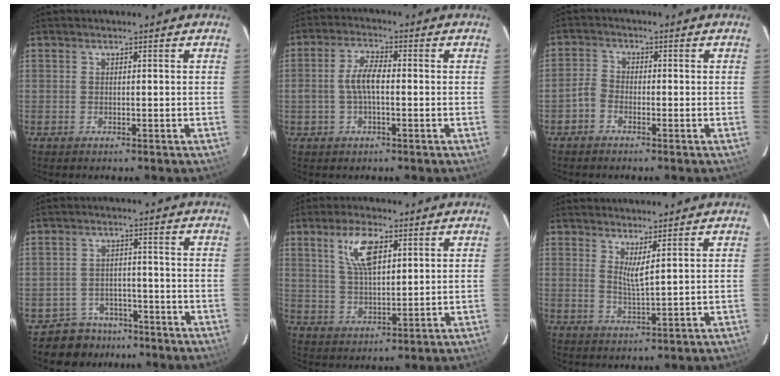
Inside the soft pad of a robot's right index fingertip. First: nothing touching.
{"total": 4.8, "force": [-0.6, 1.7, 4.4], "torque": [-0.092, 0.012, -0.011]}
{"total": 2.5, "force": [-1.7, 1.6, 0.9], "torque": [-0.023, 0.008, -0.036]}
{"total": 6.6, "force": [-5.2, 4.1, 0.0], "torque": [-0.015, 0.022, -0.079]}
{"total": 8.5, "force": [3.9, 3.4, 6.7], "torque": [-0.128, 0.008, 0.076]}
{"total": 3.0, "force": [2.0, -0.3, 2.3], "torque": [-0.042, -0.009, 0.033]}